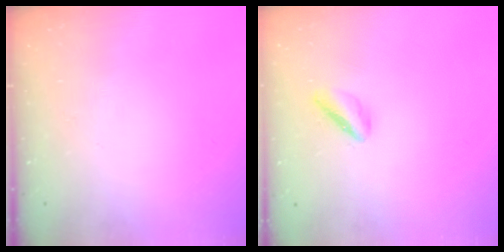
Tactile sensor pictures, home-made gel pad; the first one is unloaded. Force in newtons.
{"total": 3.2, "press": 3.1, "slide": 0.9}